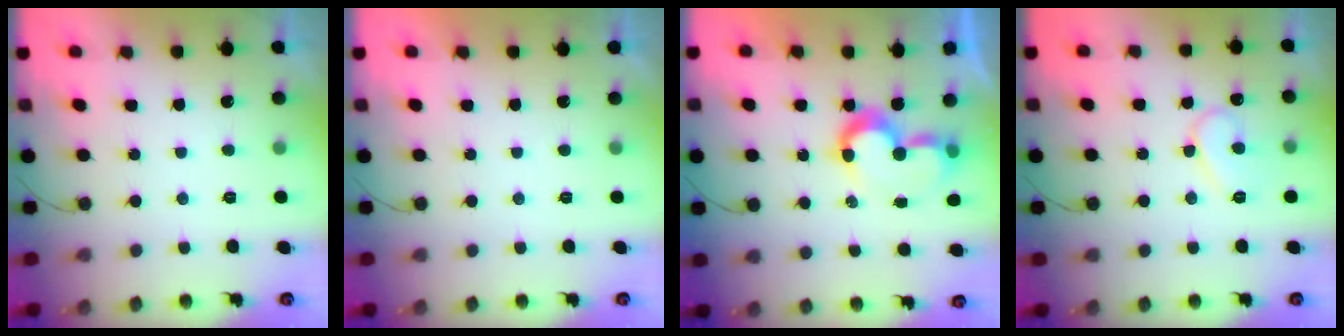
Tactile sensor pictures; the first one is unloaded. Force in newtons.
{"total": 1.7, "press": 1.7, "slide": 0.1}
{"total": 8.7, "press": 8.2, "slide": 3.0}
{"total": 9.2, "press": 9.1, "slide": 1.0}